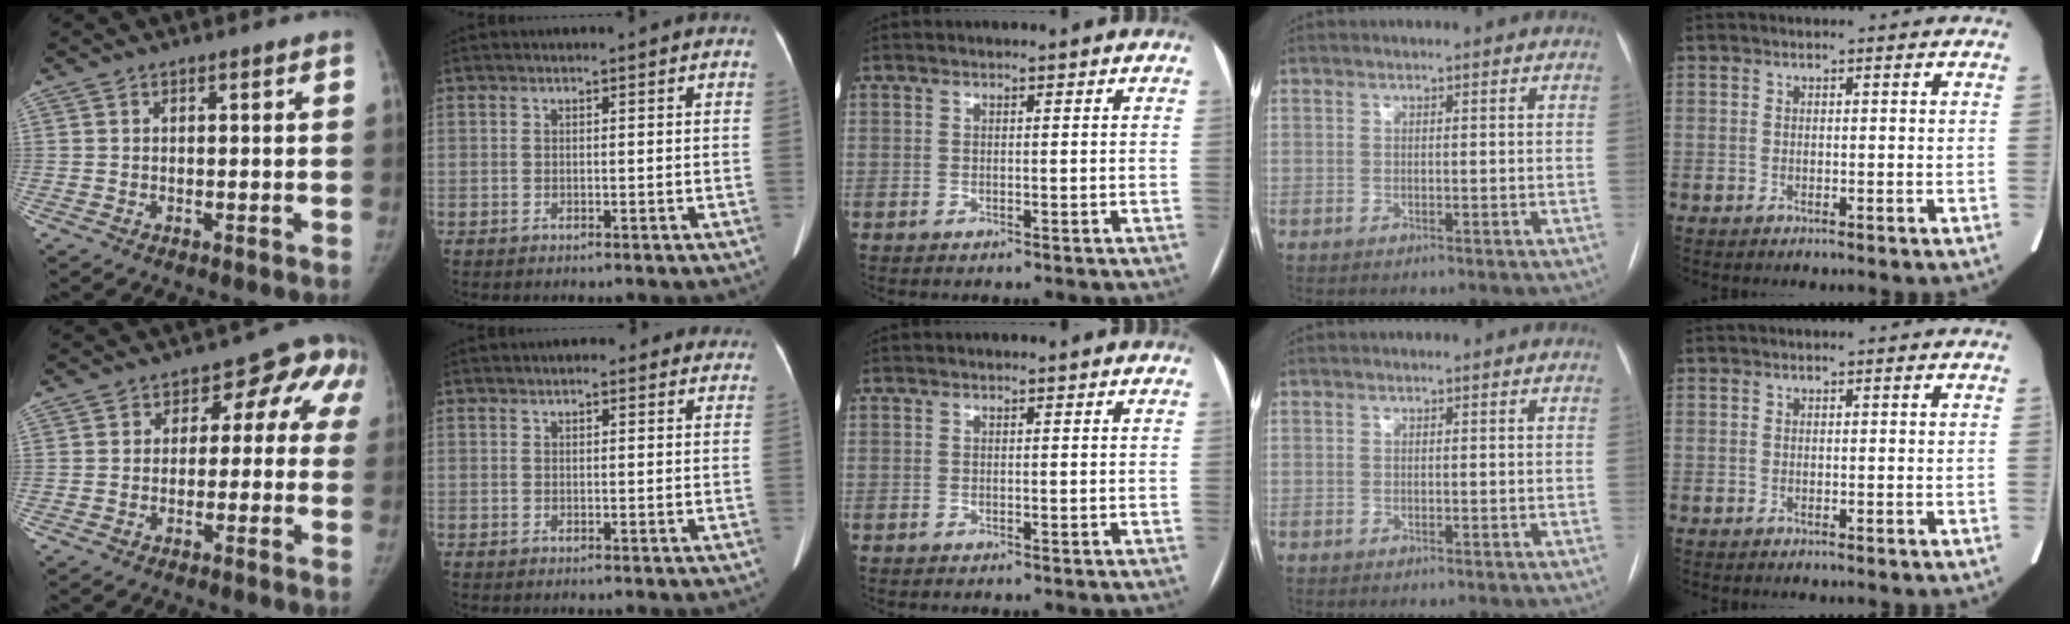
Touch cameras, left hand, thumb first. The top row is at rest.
{"thumb": {"total": 9.8, "force": [0.2, 7.2, 6.7], "torque": [-0.027, 0.042, -0.012]}, "index": {"total": 4.7, "force": [3.8, 1.8, 2.0], "torque": [-0.012, 0.020, 0.044]}}